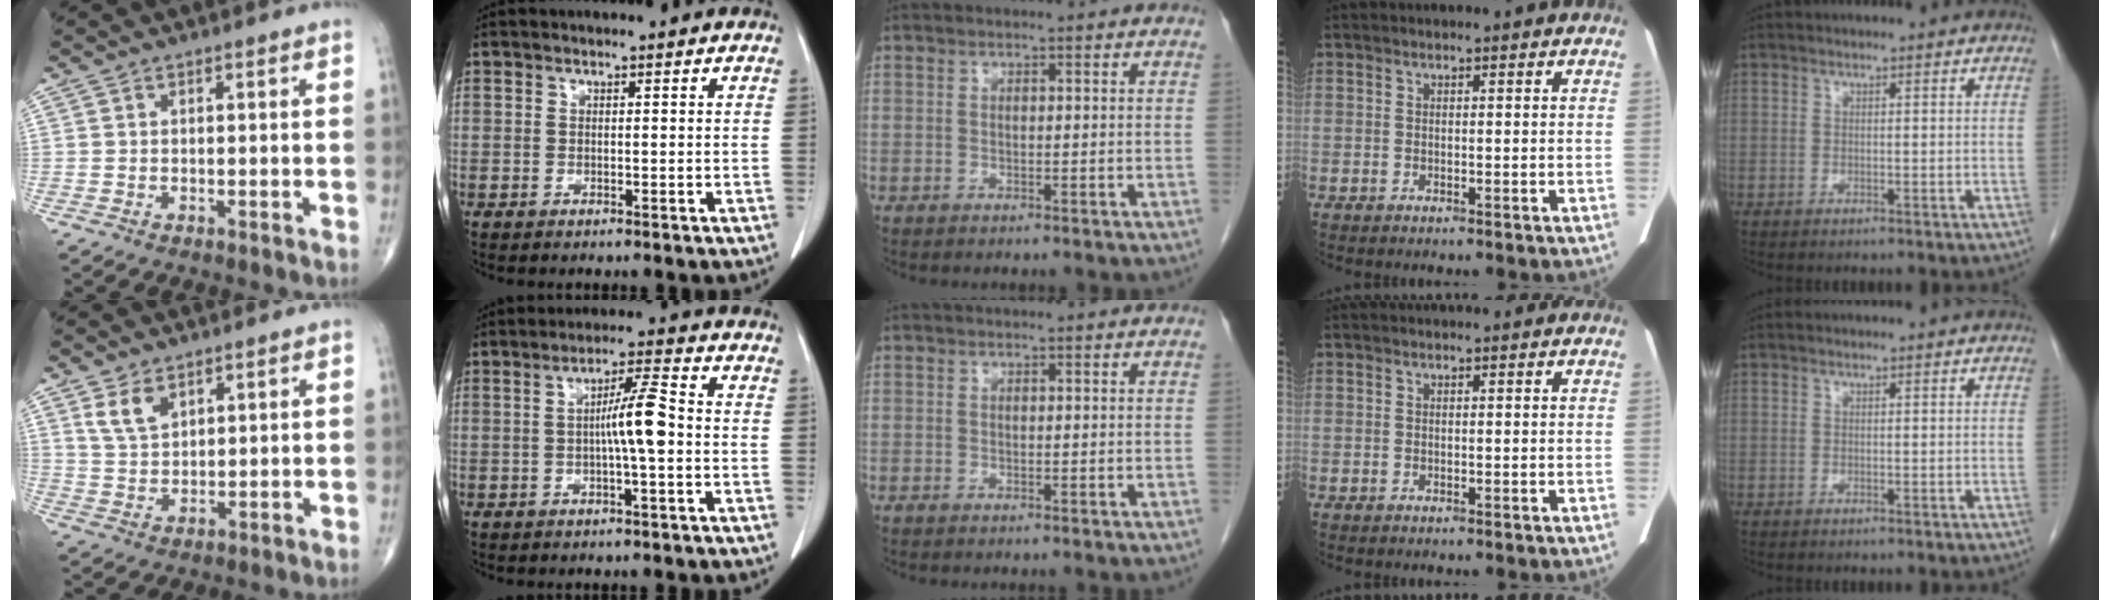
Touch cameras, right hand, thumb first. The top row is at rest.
{"thumb": {"total": 5.3, "force": [3.1, 2.9, 3.1], "torque": [-0.049, -0.017, 0.067]}, "index": {"total": 6.0, "force": [-0.4, 0.1, 6.0], "torque": [-0.097, 0.012, -0.007]}}